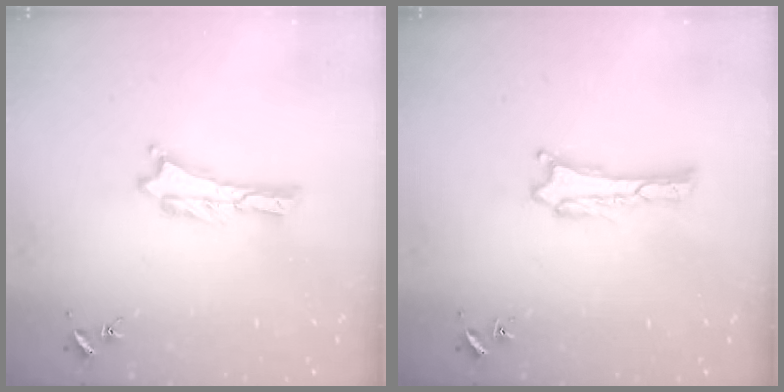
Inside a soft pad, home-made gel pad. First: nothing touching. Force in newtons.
{"total": 0.8, "press": 0.8, "slide": 0.0}